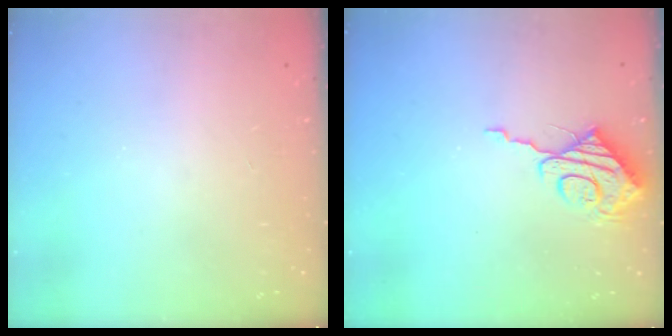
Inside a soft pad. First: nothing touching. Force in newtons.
{"total": 9.7, "press": 9.6, "slide": 0.8}